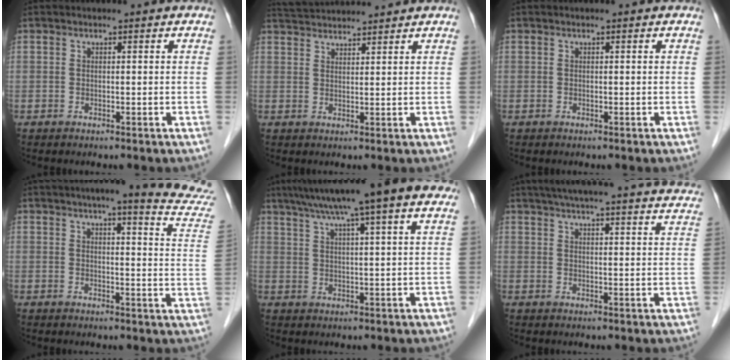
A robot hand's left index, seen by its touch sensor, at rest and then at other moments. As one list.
[{"total": 6.4, "force": [6.2, -0.1, 1.3], "torque": [-0.031, 0.034, 0.103]}, {"total": 0.0}, {"total": 14.9, "force": [13.5, -0.9, 6.0], "torque": [-0.071, -0.080, 0.140]}, {"total": 15.0, "force": [11.0, 0.2, 10.2], "torque": [-0.157, 0.040, 0.144]}, {"total": 29.7, "force": [27.2, 2.2, 11.8], "torque": [-0.185, -0.039, 0.325]}]